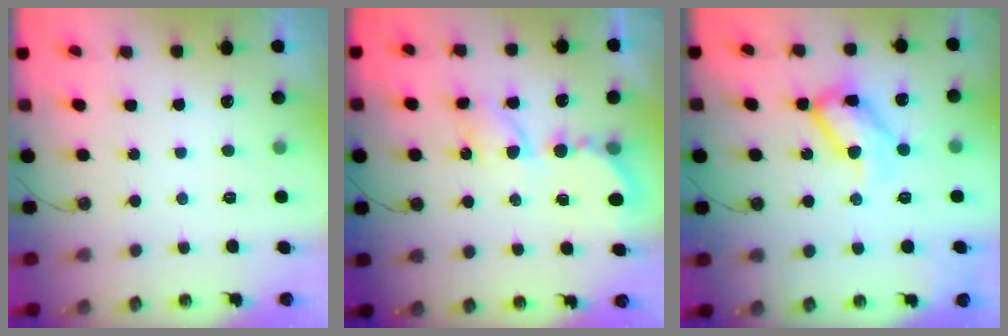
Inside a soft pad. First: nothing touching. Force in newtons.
{"total": 6.4, "press": 6.3, "slide": 0.6}
{"total": 16.9, "press": 16.9, "slide": 0.6}